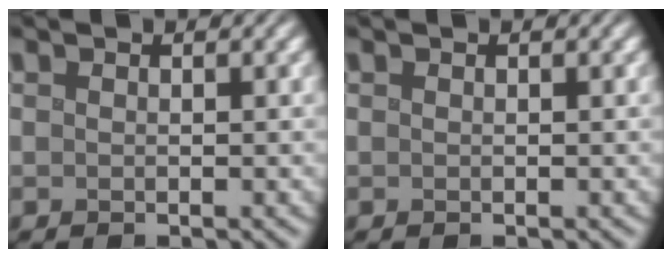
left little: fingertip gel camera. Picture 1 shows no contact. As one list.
[{"total": 0.0}]